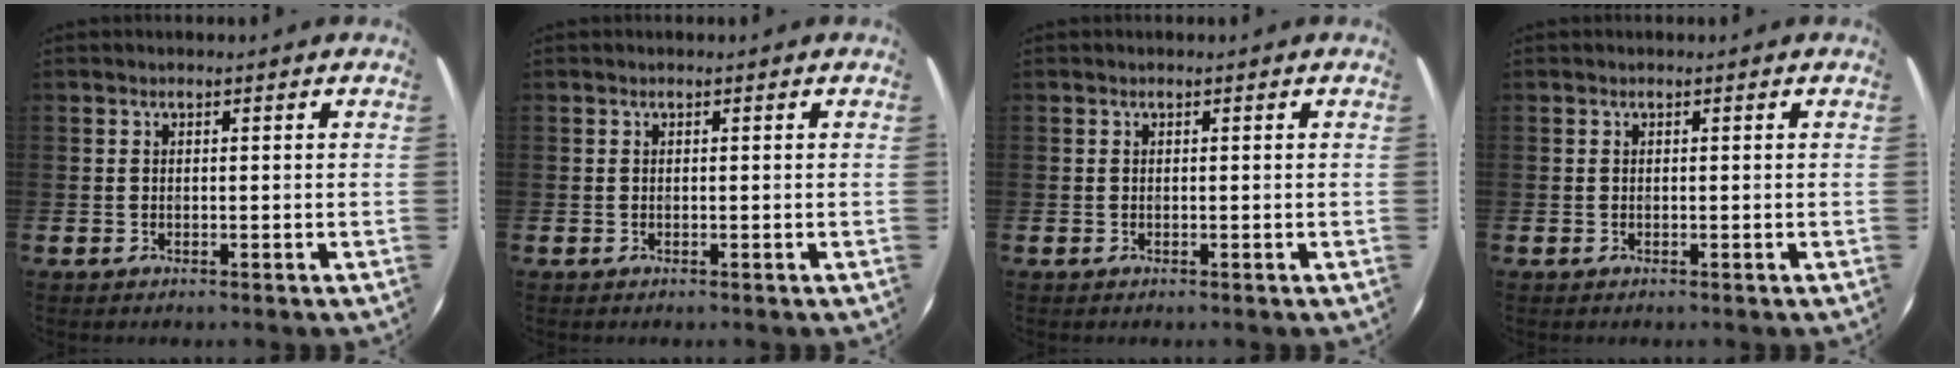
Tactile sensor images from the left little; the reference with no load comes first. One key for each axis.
{"total": 0.0}
{"total": 0.0}
{"total": 0.0}